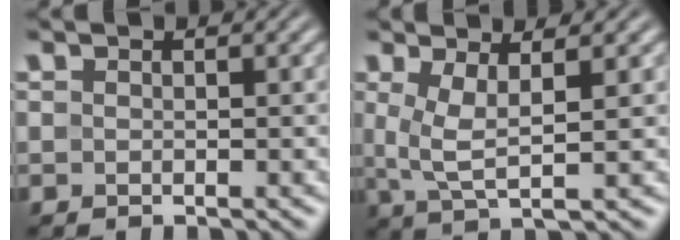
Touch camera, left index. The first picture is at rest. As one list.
[{"total": 3.6, "force": [0.9, 0.9, 3.4], "torque": [-0.074, -0.003, 0.023]}]